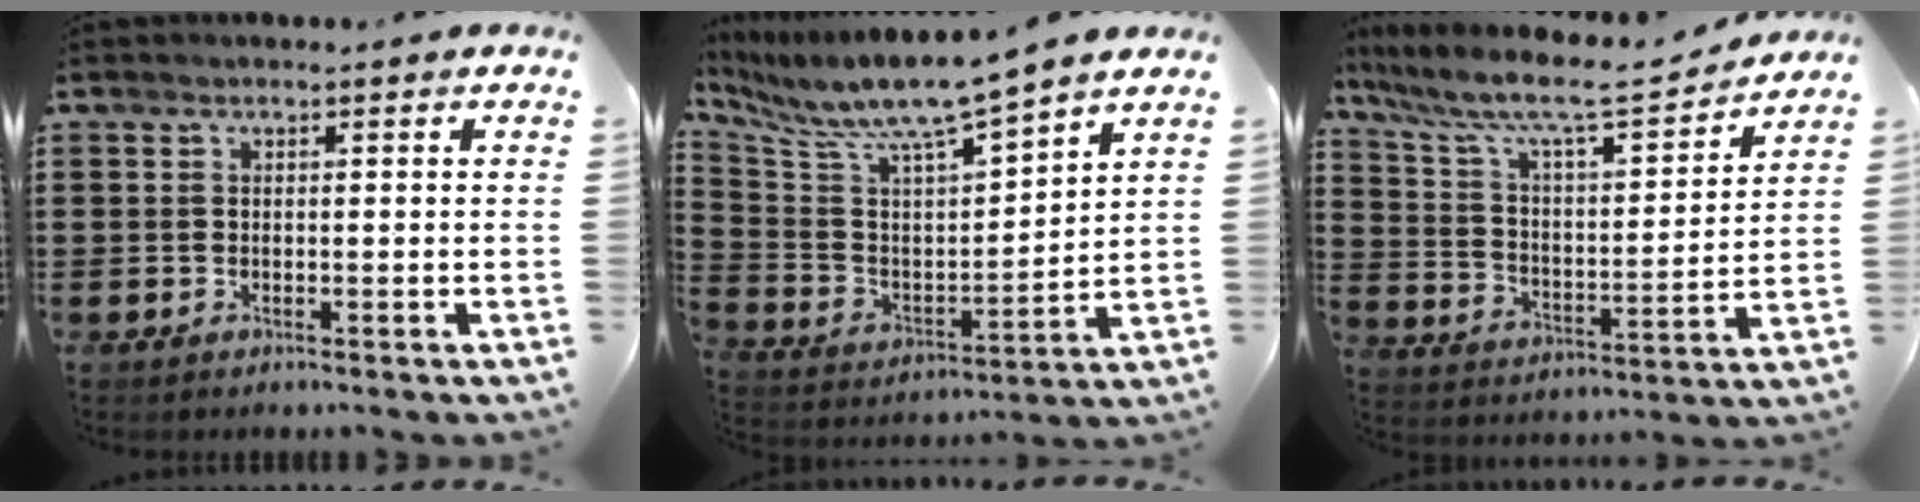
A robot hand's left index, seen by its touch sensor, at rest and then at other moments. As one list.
[{"total": 8.0, "force": [7.0, -0.2, 3.8], "torque": [-0.108, -0.054, 0.114]}, {"total": 8.4, "force": [7.1, 1.2, 4.3], "torque": [-0.116, -0.047, 0.114]}]